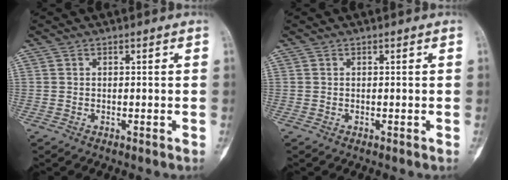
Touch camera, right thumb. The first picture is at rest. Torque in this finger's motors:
{"motor_torque": [0.00, 0.00, 0.06, -0.06, 0.00]}